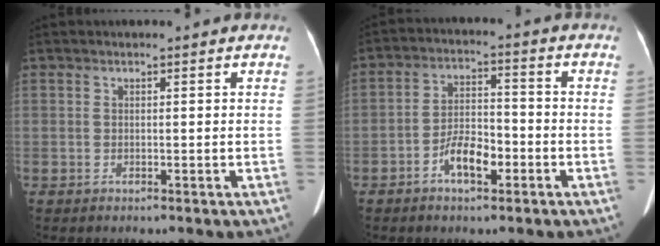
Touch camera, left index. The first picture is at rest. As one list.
[{"total": 6.4, "force": [-3.1, 2.6, 4.9], "torque": [-0.095, 0.011, -0.056]}]